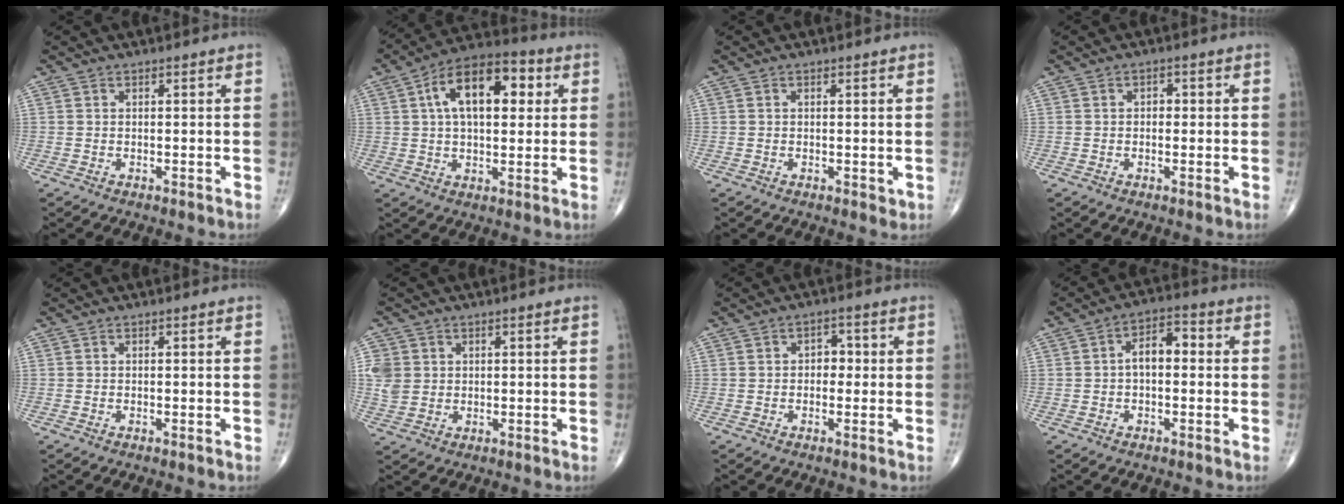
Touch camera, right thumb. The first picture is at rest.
{"total": 16.0, "force": [4.2, 8.4, 12.9], "torque": [-0.186, 0.020, 0.060]}
{"total": 1.0, "force": [0.1, 0.6, 0.7], "torque": [-0.010, -0.002, 0.002]}
{"total": 1.5, "force": [0.1, 1.1, 1.0], "torque": [-0.007, 0.005, -0.002]}
{"total": 0.0}
{"total": 5.8, "force": [1.1, 5.2, 2.4], "torque": [-0.044, 0.001, 0.027]}
{"total": 3.2, "force": [0.0, 2.3, 2.1], "torque": [-0.011, 0.011, -0.007]}
{"total": 5.9, "force": [-0.1, 3.4, 4.8], "torque": [-0.066, 0.026, -0.011]}